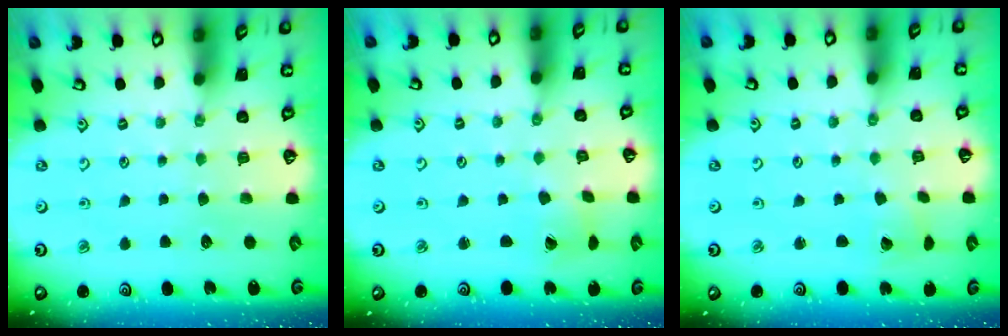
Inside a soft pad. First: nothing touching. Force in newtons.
{"total": 1.4, "press": 1.4, "slide": 0.2}
{"total": 2.9, "press": 2.9, "slide": 0.2}